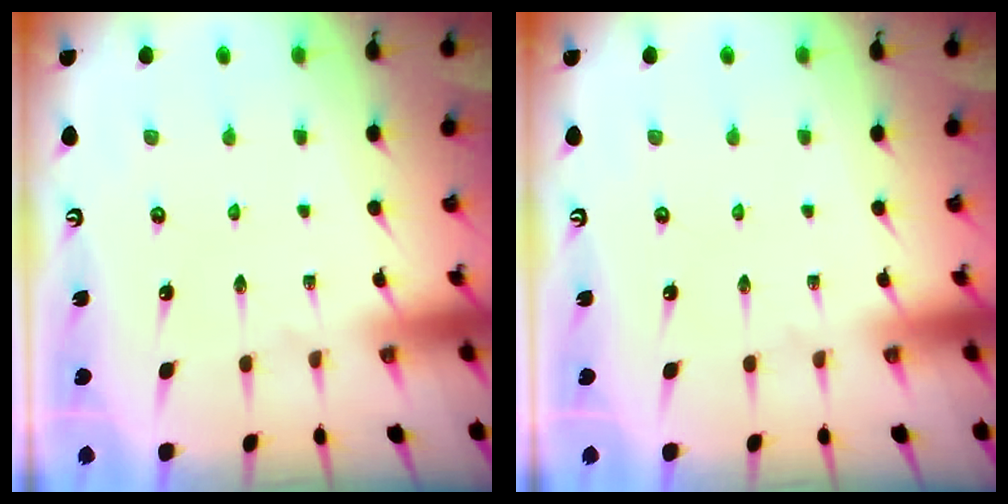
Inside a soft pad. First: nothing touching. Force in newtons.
{"total": 0.0}